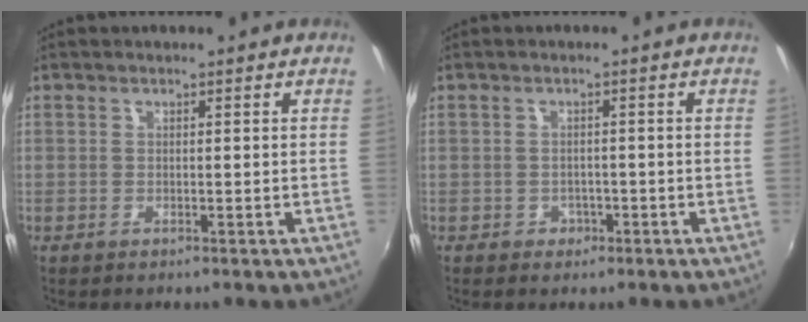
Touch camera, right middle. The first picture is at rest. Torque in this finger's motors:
{"motor_torque": [0.31, -0.30, -0.01, 0.00]}